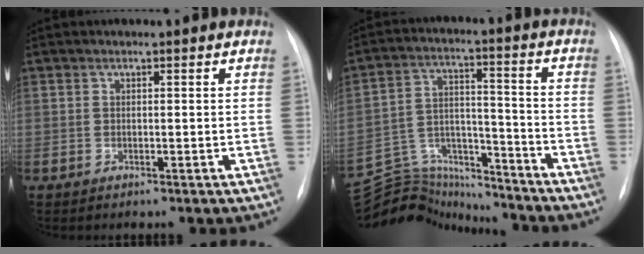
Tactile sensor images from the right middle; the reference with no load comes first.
{"total": 15.3, "force": [-15.1, 2.5, 0.8], "torque": [-0.019, 0.045, -0.249]}